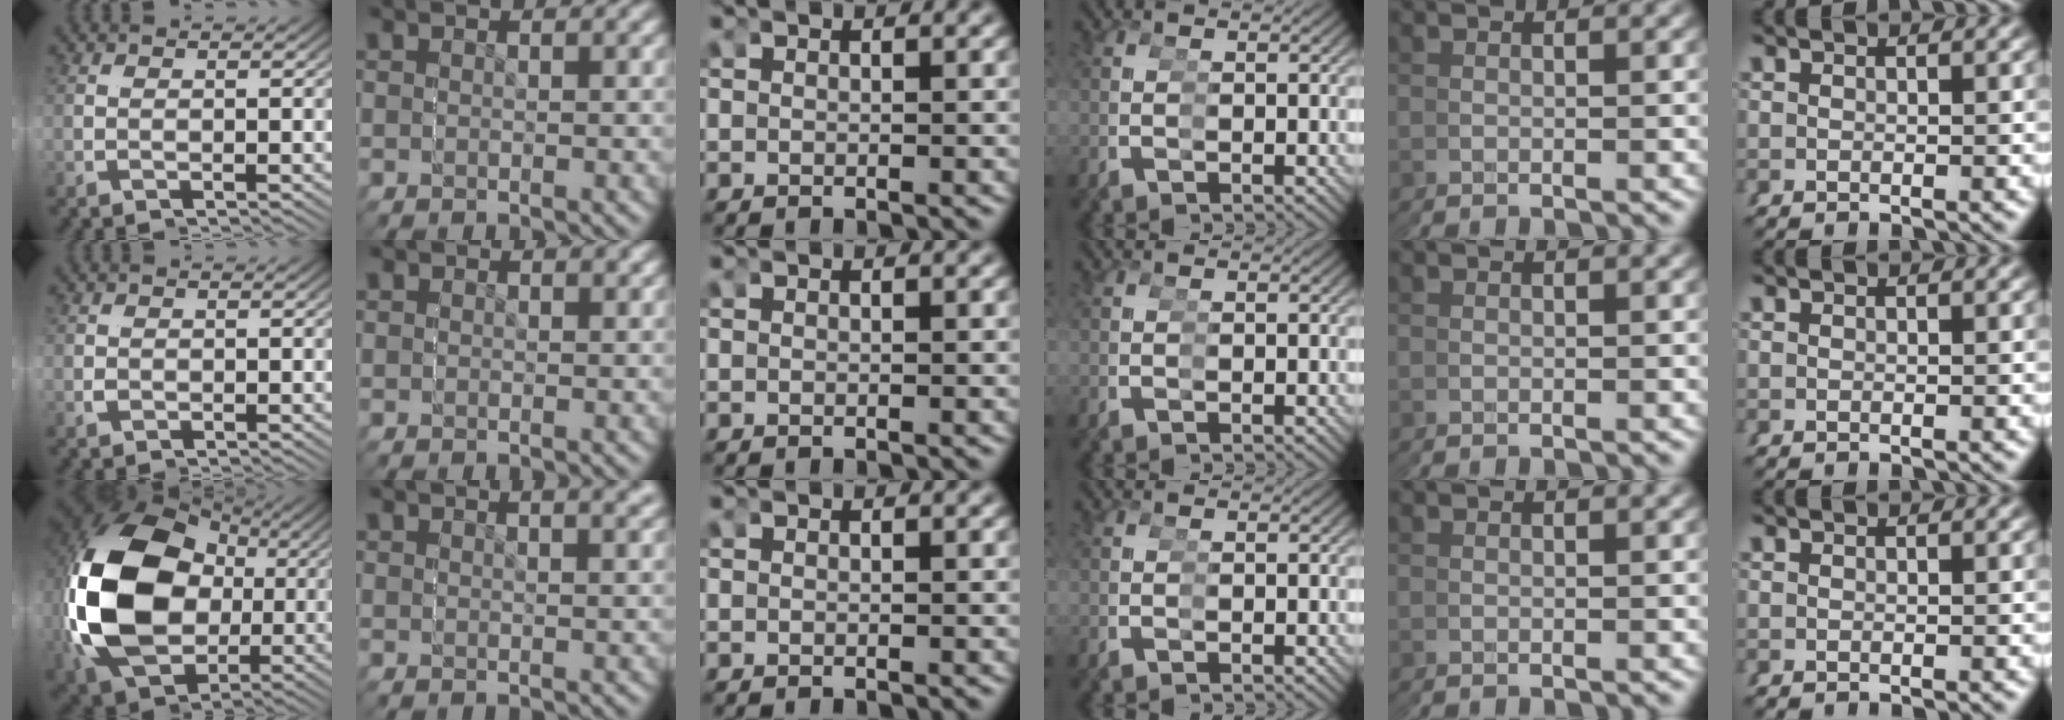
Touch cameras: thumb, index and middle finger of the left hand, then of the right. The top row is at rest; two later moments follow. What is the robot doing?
{"motion": "grasp_and_lifting", "object": "markers"}